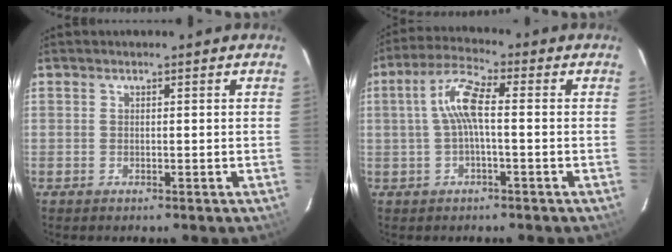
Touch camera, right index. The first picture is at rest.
{"total": 6.9, "force": [0.0, 1.5, 6.7], "torque": [-0.144, 0.017, -0.001]}